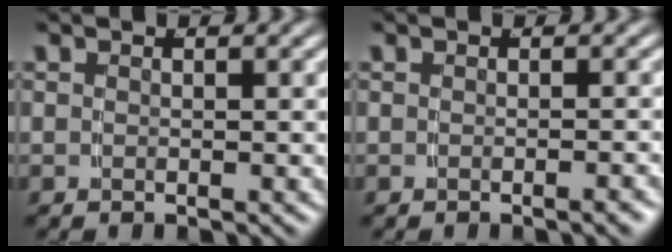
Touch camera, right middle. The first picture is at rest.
{"total": 0.7, "force": [-0.6, -0.2, 0.3], "torque": [-0.004, 0.006, -0.012]}